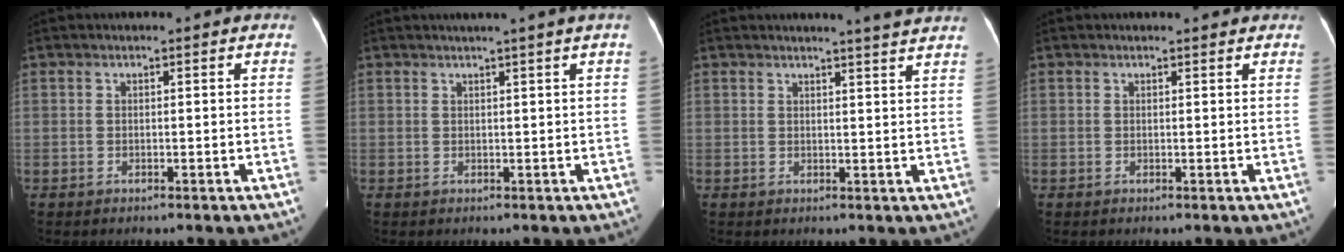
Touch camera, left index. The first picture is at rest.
{"total": 2.7, "force": [2.0, -0.9, 1.5], "torque": [-0.017, 0.004, 0.031]}
{"total": 5.7, "force": [5.2, -0.8, 2.1], "torque": [-0.031, -0.003, 0.045]}
{"total": 1.7, "force": [1.6, 0.3, 0.3], "torque": [-0.011, 0.002, 0.016]}